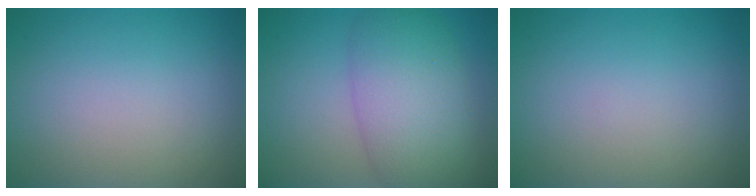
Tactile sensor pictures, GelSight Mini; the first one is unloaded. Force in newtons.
{"total": 7.9, "press": 7.9, "slide": 0.3}
{"total": 0.0}